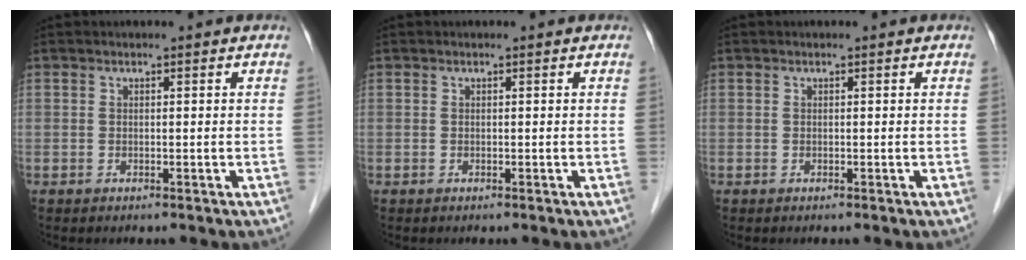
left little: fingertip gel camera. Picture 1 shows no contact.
{"total": 0.0}
{"total": 0.0}